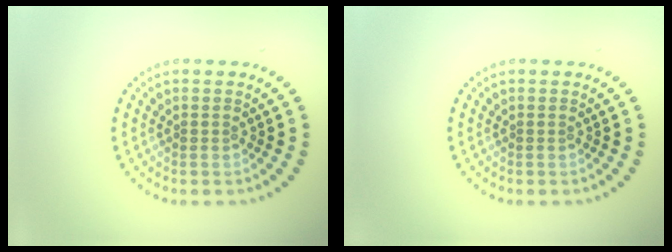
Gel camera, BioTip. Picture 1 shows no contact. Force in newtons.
{"total": 0.0}